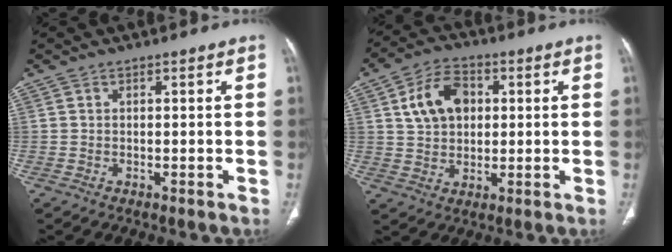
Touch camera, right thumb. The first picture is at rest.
{"total": 10.1, "force": [2.6, 7.2, 6.7], "torque": [-0.099, 0.005, 0.044]}